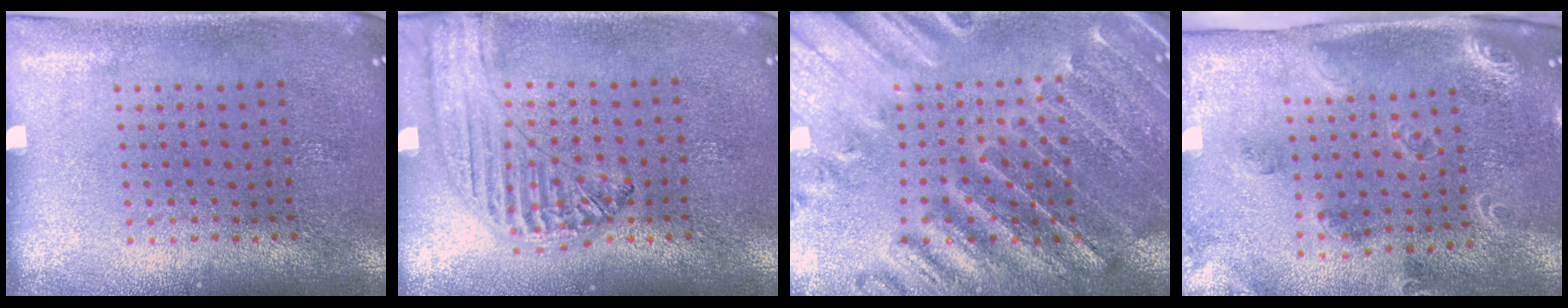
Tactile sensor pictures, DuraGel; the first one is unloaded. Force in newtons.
{"total": 1.2, "press": 1.2, "slide": 0.1}
{"total": 2.0, "press": 2.0, "slide": 0.1}
{"total": 1.7, "press": 1.7, "slide": 0.3}